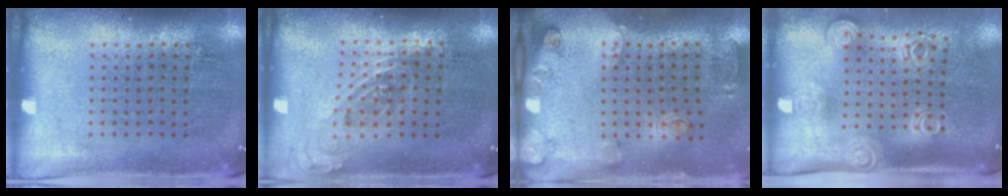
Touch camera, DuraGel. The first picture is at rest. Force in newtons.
{"total": 0.7, "press": 0.6, "slide": 0.3}
{"total": 2.0, "press": 1.4, "slide": 1.4}
{"total": 1.9, "press": 1.4, "slide": 1.3}